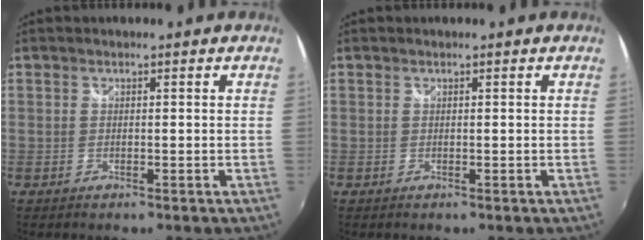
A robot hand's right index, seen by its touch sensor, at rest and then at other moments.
{"total": 0.0}